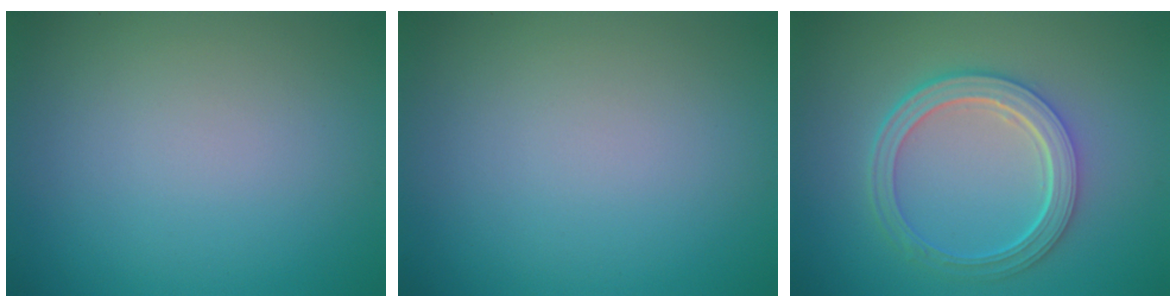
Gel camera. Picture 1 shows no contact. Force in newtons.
{"total": 0.0}
{"total": 5.1, "press": 3.8, "slide": 3.4}